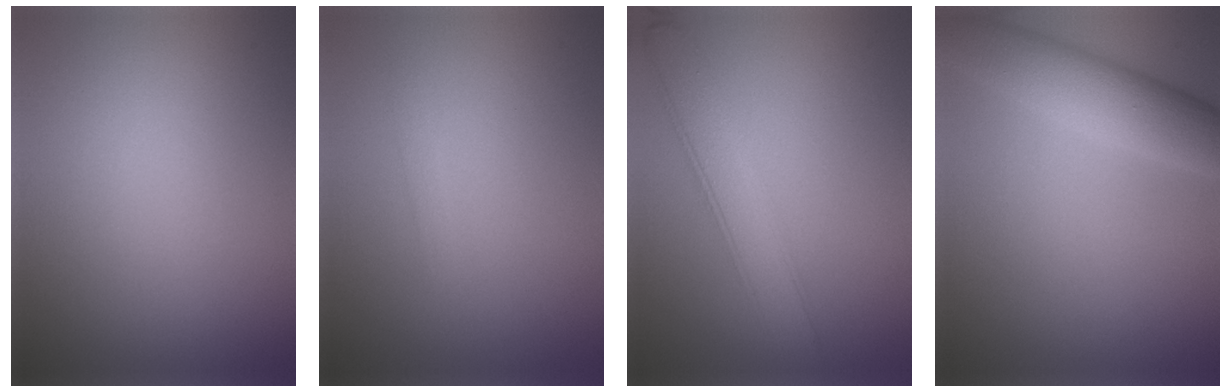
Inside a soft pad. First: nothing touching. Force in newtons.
{"total": 0.6, "press": 0.6, "slide": 0.1}
{"total": 4.5, "press": 4.5, "slide": 0.1}
{"total": 5.9, "press": 5.9, "slide": 0.3}